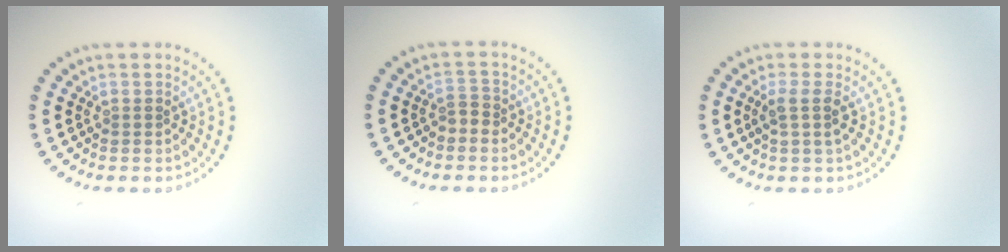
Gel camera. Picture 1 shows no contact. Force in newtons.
{"total": 1.2, "press": 1.0, "slide": 0.7}
{"total": 1.9, "press": 1.5, "slide": 1.2}